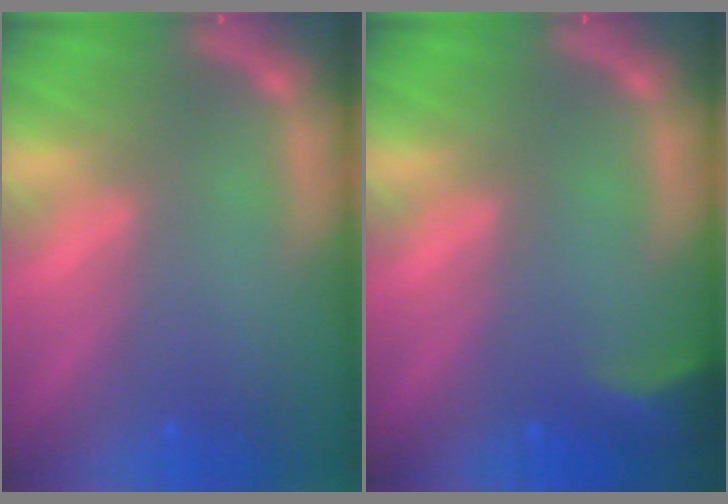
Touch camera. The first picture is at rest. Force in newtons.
{"total": 2.9}